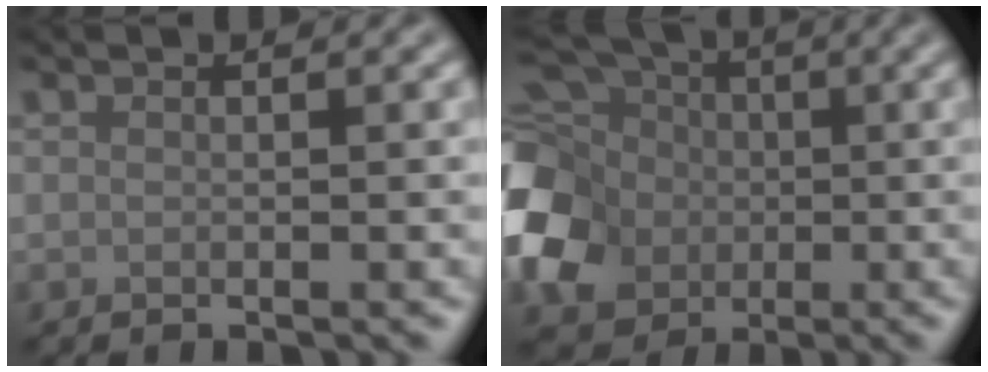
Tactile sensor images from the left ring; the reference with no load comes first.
{"total": 12.0, "force": [-1.7, 9.8, 6.8], "torque": [-0.158, 0.000, -0.046]}